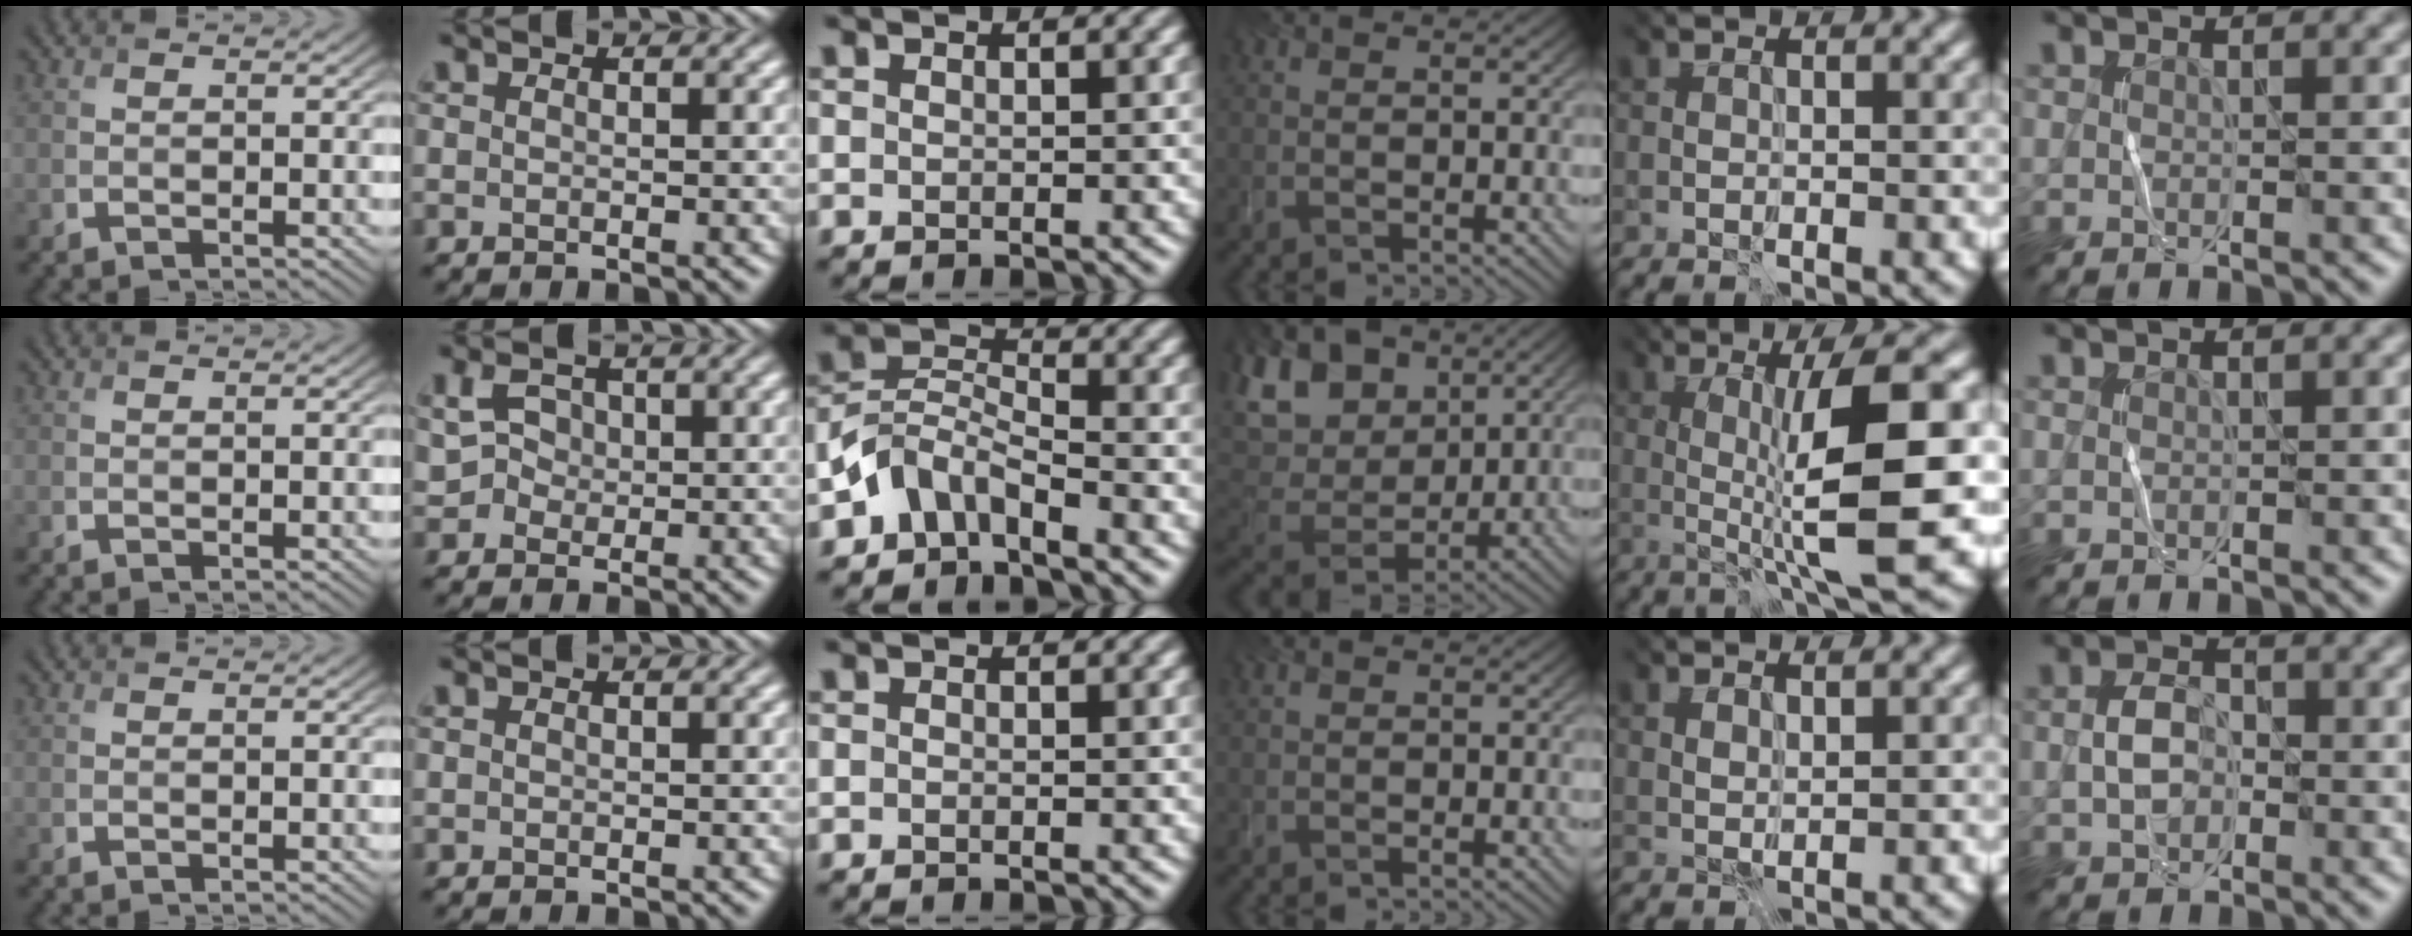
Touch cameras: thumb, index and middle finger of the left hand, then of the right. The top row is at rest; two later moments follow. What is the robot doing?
{"motion": "wrap", "object": "cellophane"}